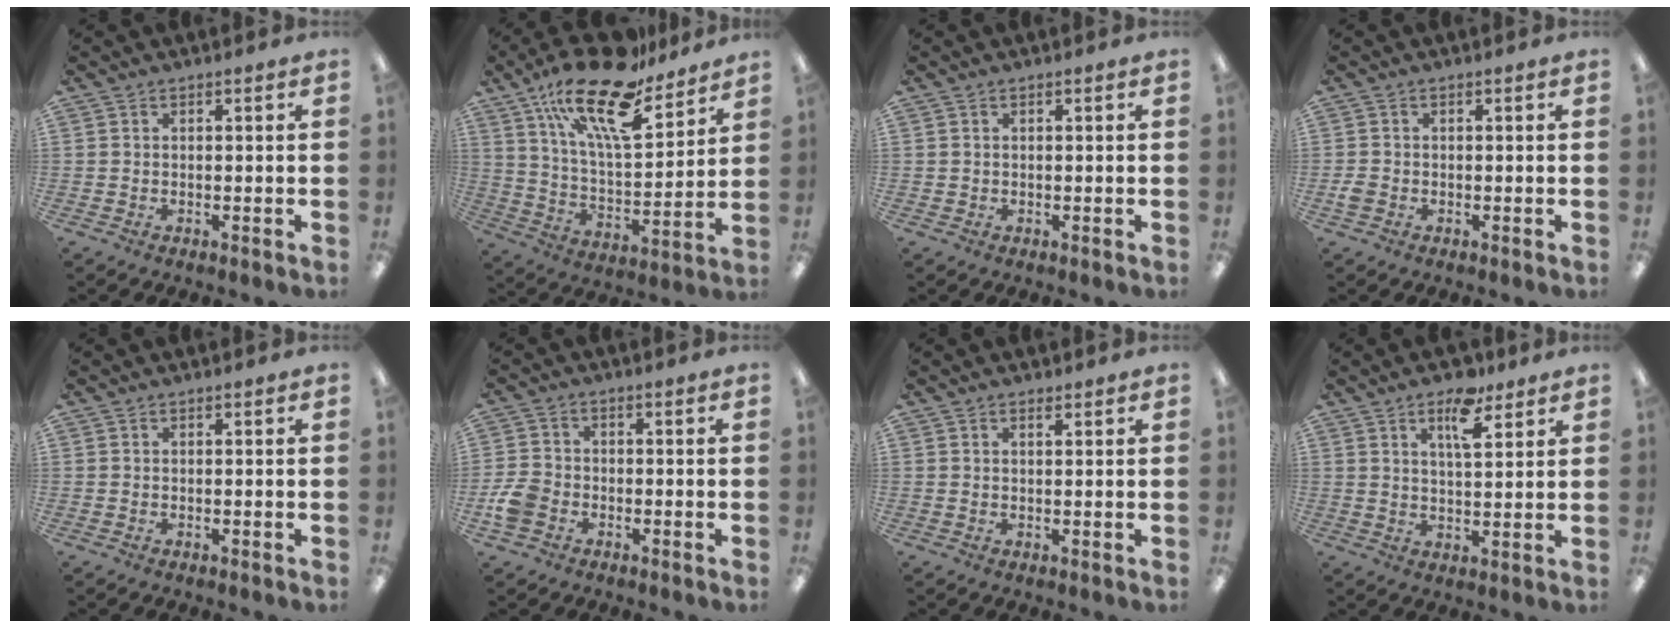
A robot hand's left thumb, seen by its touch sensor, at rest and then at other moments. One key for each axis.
{"total": 22.4, "fx": 15.8, "fy": 7.7, "fz": 13.9, "tx": -0.232, "ty": -0.096, "tz": 0.270}
{"total": 0.5, "fx": 0.2, "fy": 0.5, "fz": 0.0, "tx": 0.001, "ty": 0.005, "tz": 0.002}
{"total": 2.0, "fx": -0.6, "fy": 1.6, "fz": 1.0, "tx": -0.016, "ty": 0.004, "tz": -0.010}
{"total": 0.0}
{"total": 5.5, "fx": -2.2, "fy": 4.3, "fz": 2.8, "tx": -0.054, "ty": 0.013, "tz": -0.038}
{"total": 1.1, "fx": 0.9, "fy": 0.4, "fz": 0.5, "tx": -0.004, "ty": -0.003, "tz": 0.015}
{"total": 8.7, "fx": 5.2, "fy": 3.7, "fz": 6.0, "tx": -0.082, "ty": -0.022, "tz": 0.083}